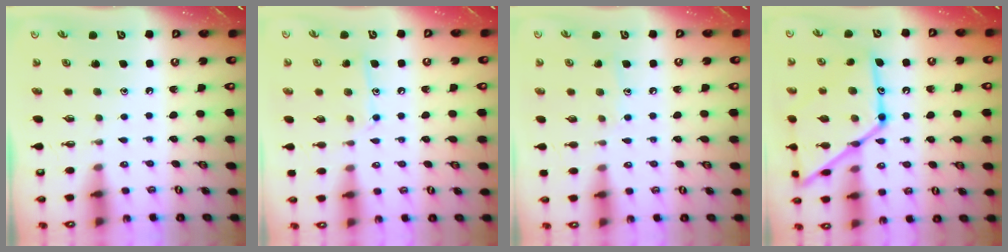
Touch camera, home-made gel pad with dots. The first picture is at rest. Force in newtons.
{"total": 9.5, "press": 9.5, "slide": 0.7}
{"total": 6.2, "press": 6.2, "slide": 0.1}
{"total": 23.5, "press": 23.5, "slide": 1.9}